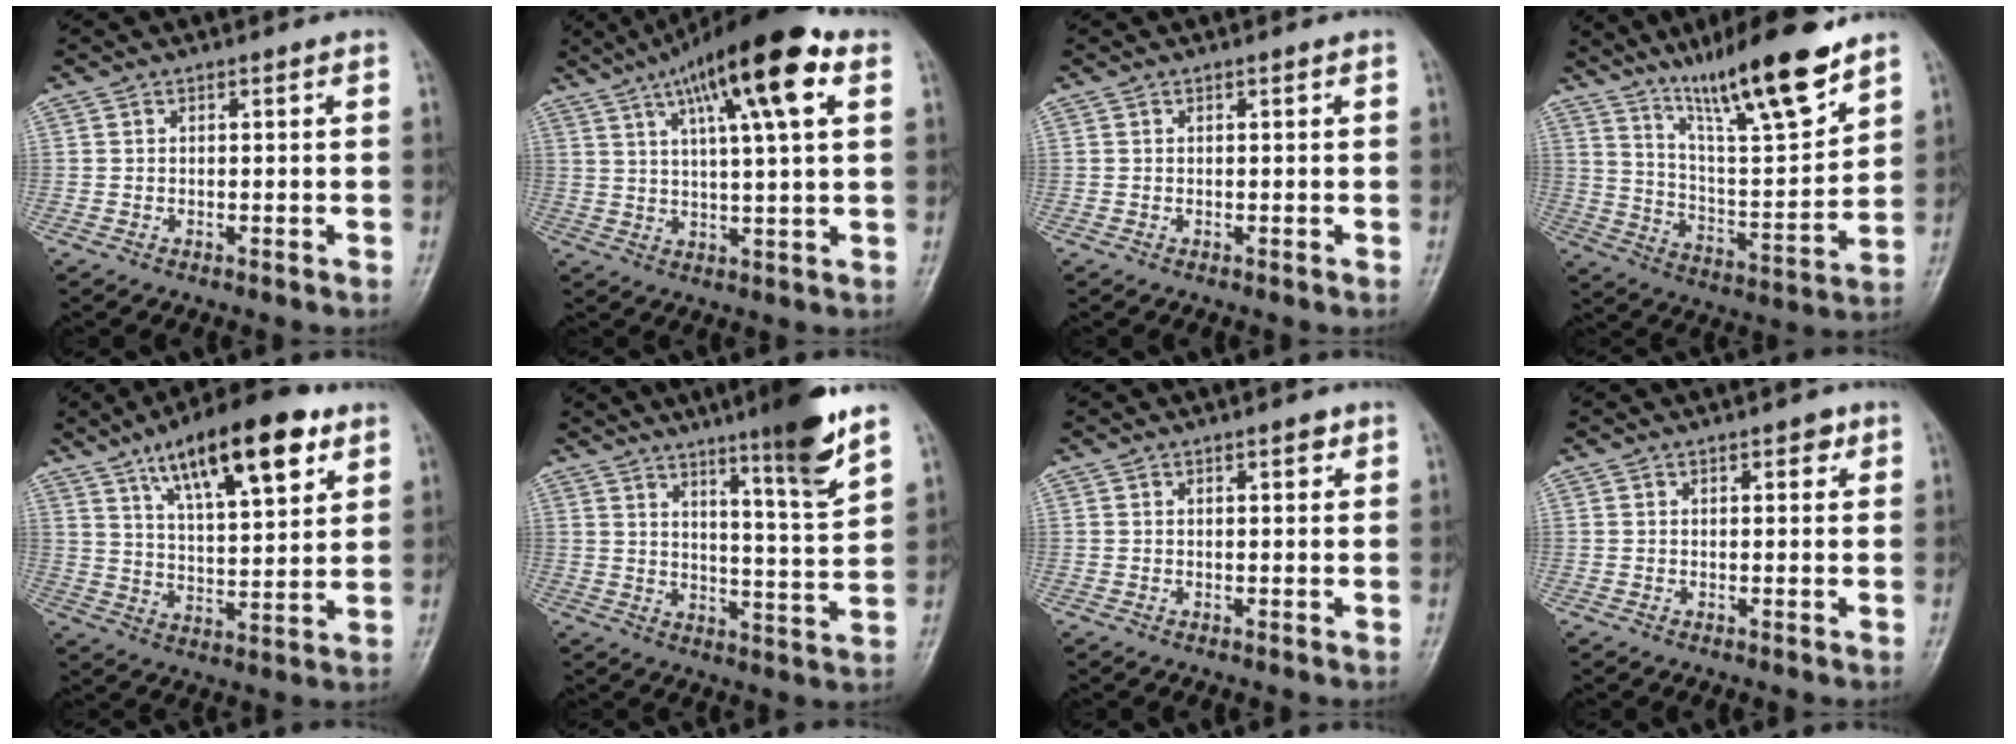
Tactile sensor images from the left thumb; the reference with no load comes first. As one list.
[{"total": 17.4, "force": [7.9, 3.7, 15.0], "torque": [-0.234, 0.003, 0.124]}, {"total": 0.0}, {"total": 19.2, "force": [13.5, 3.0, 13.3], "torque": [-0.193, -0.074, 0.231]}, {"total": 18.1, "force": [9.9, 5.9, 14.0], "torque": [-0.196, -0.034, 0.162]}, {"total": 12.8, "force": [8.5, 0.4, 9.6], "torque": [-0.136, -0.055, 0.130]}, {"total": 1.5, "force": [0.9, 0.7, 1.1], "torque": [-0.009, -0.001, 0.010]}, {"total": 1.9, "force": [1.0, 1.0, 1.2], "torque": [-0.004, -0.002, 0.011]}]